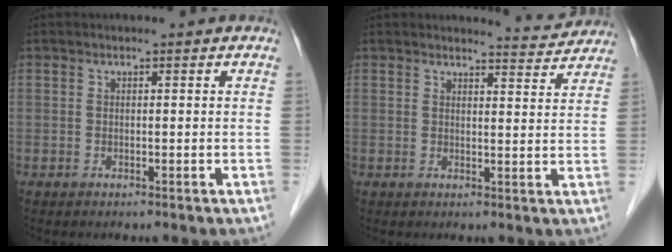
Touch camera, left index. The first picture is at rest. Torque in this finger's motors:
{"motor_torque": [0.64, -0.67, 0.07, 0.00]}